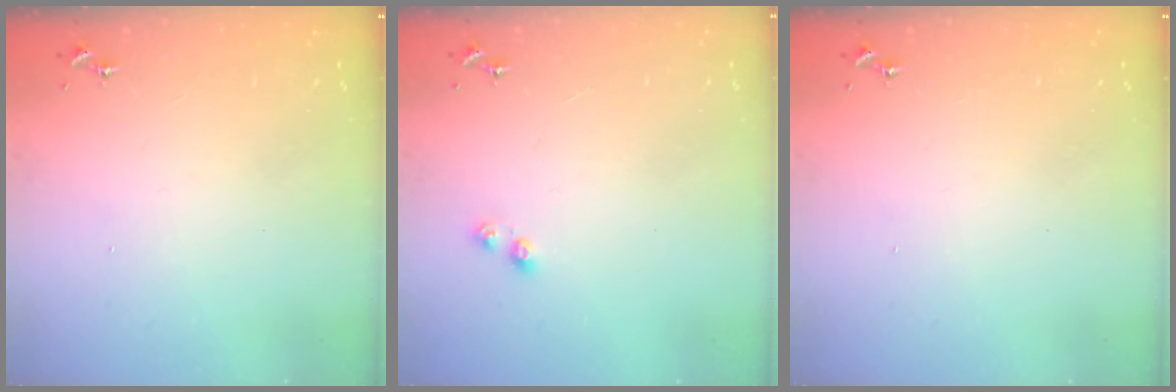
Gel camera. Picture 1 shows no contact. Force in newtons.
{"total": 4.3, "press": 4.3, "slide": 0.5}
{"total": 0.0}